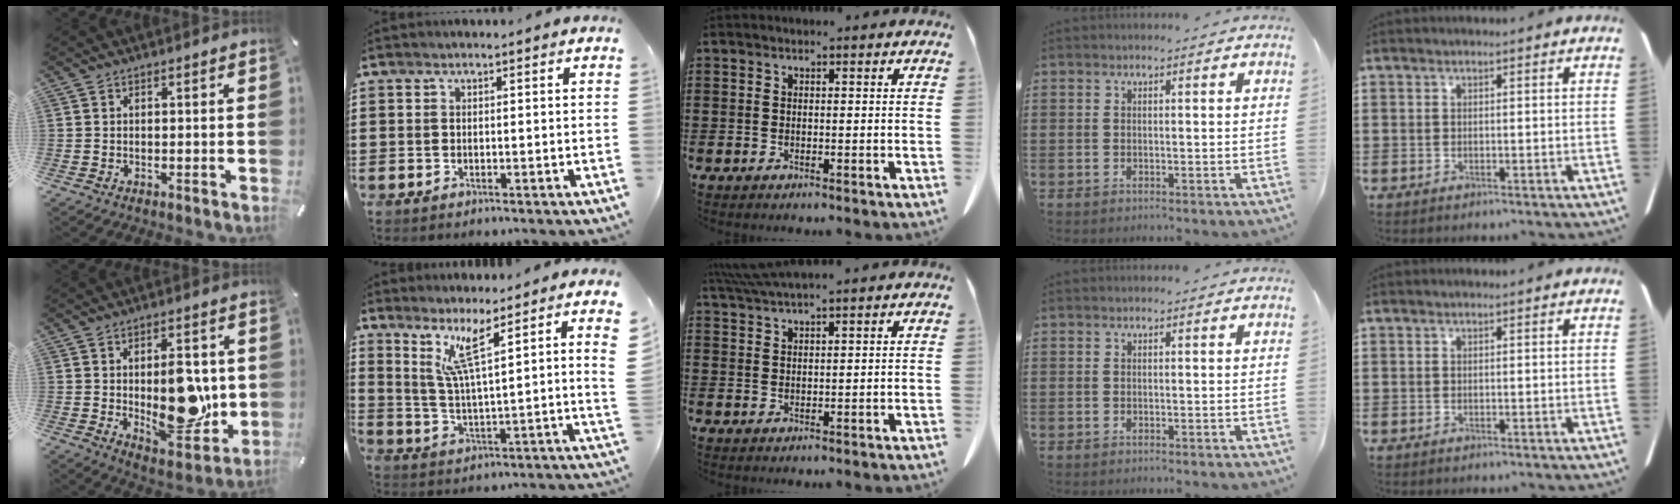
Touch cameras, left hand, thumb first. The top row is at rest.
{"thumb": {"total": 15.2, "force": [-0.2, 8.0, 12.9], "torque": [-0.176, -0.020, -0.001]}, "index": {"total": 8.0, "force": [6.1, -0.5, 5.1], "torque": [-0.115, -0.036, 0.101]}, "middle": {"total": 3.1, "force": [2.7, -0.2, 1.4], "torque": [-0.035, -0.003, 0.053]}}